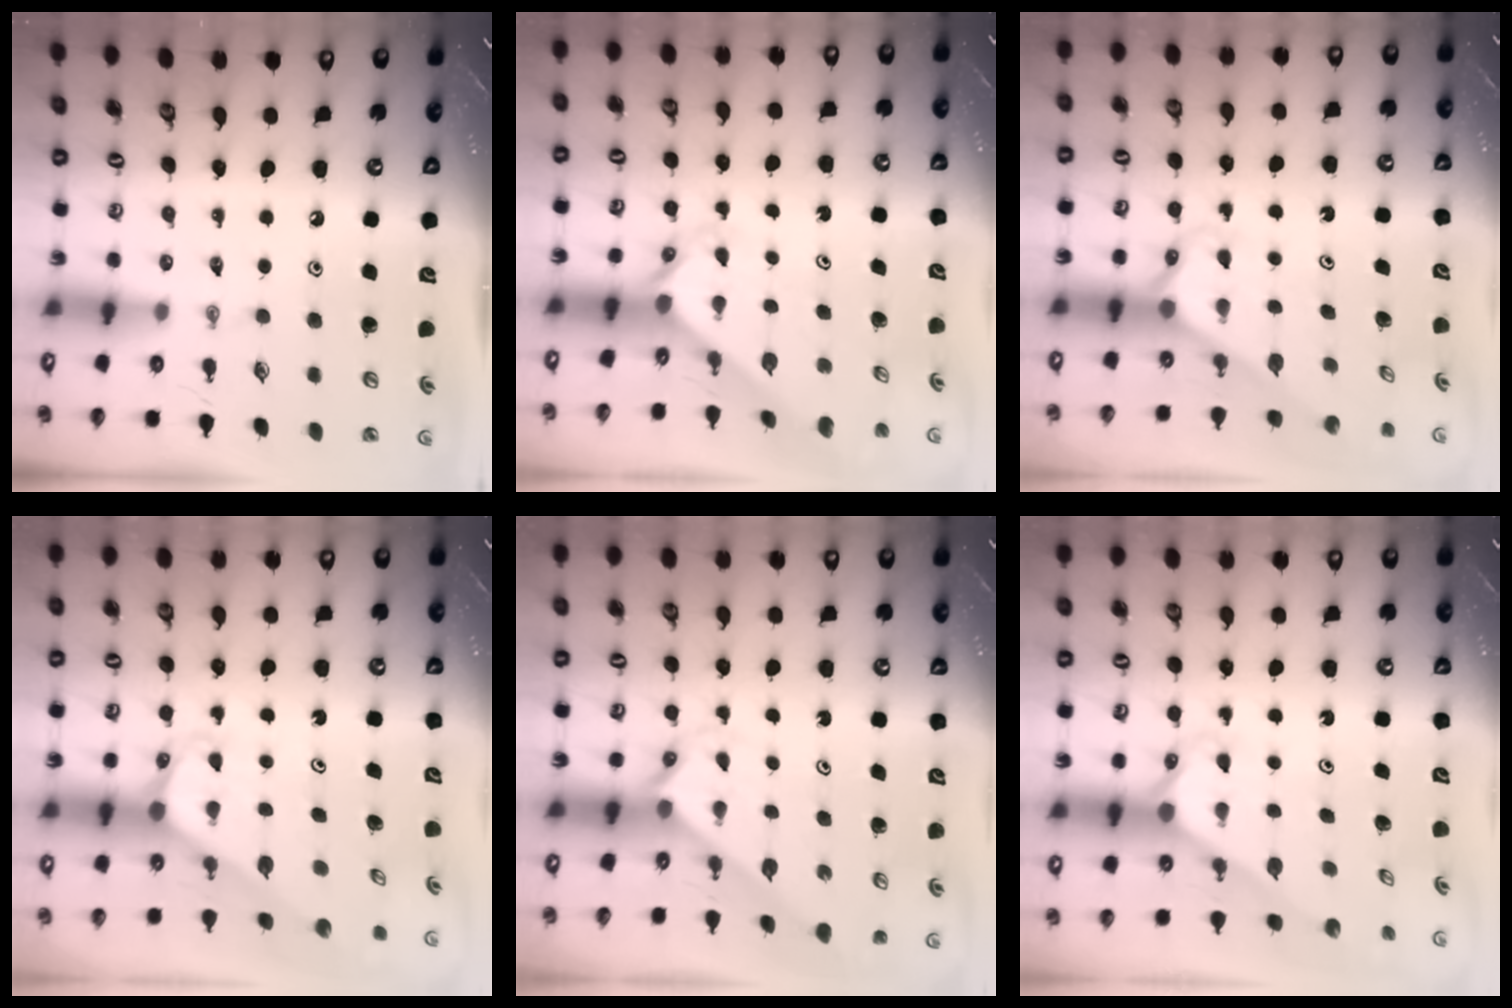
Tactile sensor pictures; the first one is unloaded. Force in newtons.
{"total": 2.3, "press": 2.3, "slide": 0.2}
{"total": 2.4, "press": 2.4, "slide": 0.2}
{"total": 1.9, "press": 1.9, "slide": 0.1}
{"total": 2.2, "press": 2.2, "slide": 0.2}
{"total": 2.3, "press": 2.3, "slide": 0.2}